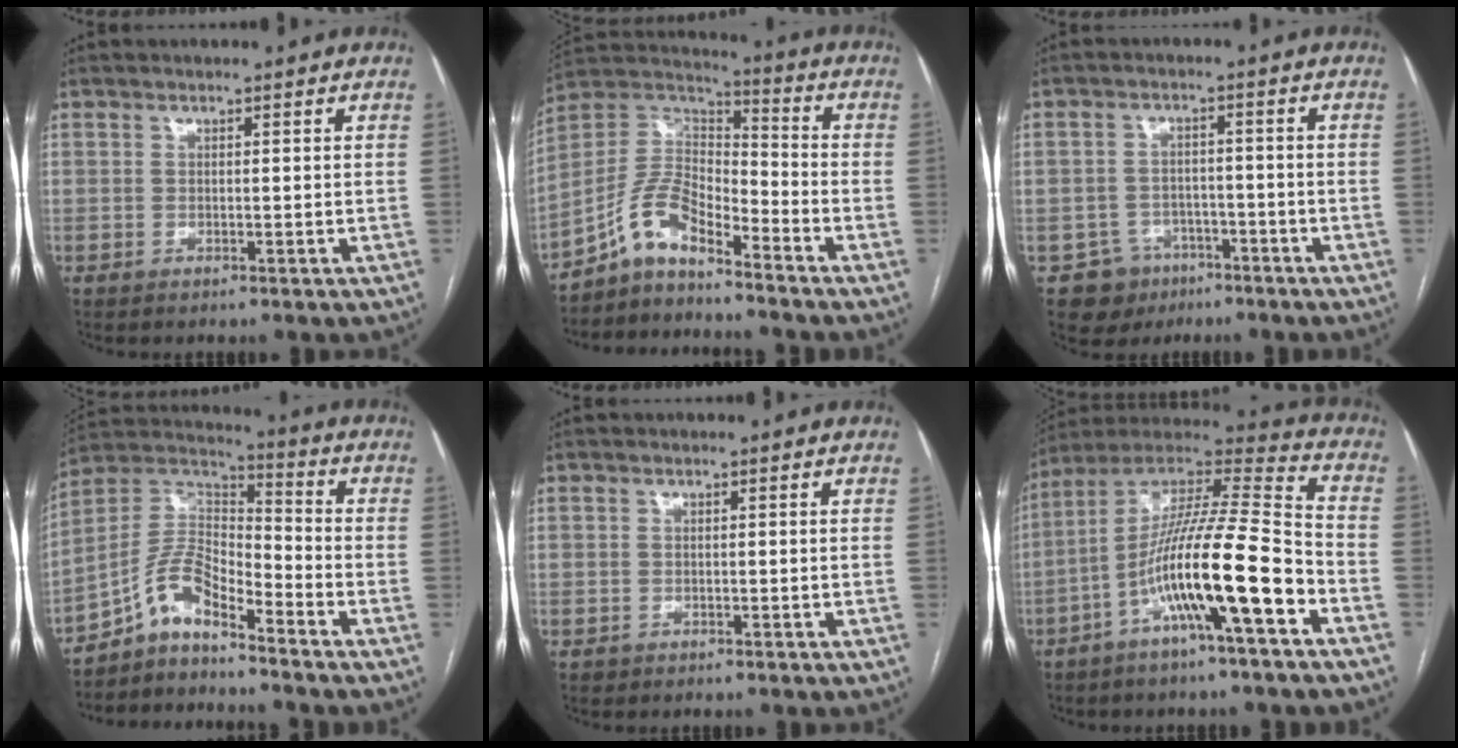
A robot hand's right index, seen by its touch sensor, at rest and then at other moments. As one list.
[{"total": 9.3, "force": [-7.0, 3.1, 5.3], "torque": [-0.117, 0.030, -0.137]}, {"total": 6.0, "force": [-3.3, 5.0, 0.2], "torque": [0.003, 0.012, -0.044]}, {"total": 8.9, "force": [-6.6, 2.4, 5.5], "torque": [-0.119, 0.028, -0.128]}, {"total": 0.8, "force": [-0.4, 0.6, -0.1], "torque": [-0.002, 0.005, -0.009]}, {"total": 17.7, "force": [-6.8, 0.8, 16.4], "torque": [-0.294, 0.005, -0.121]}]